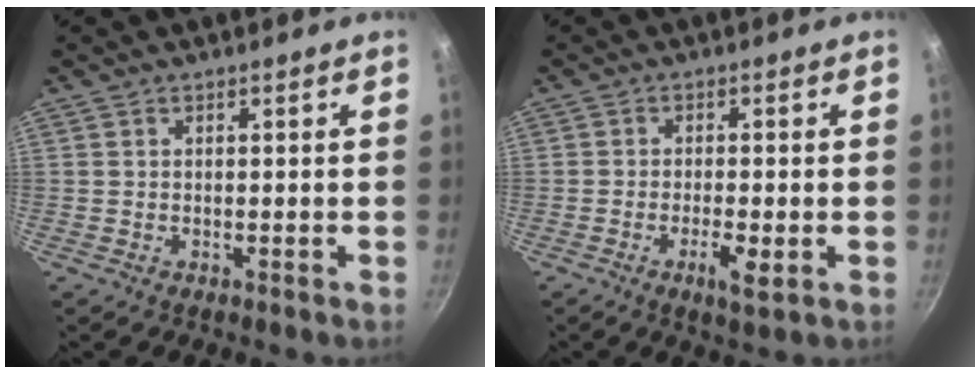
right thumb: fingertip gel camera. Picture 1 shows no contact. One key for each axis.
{"total": 4.1, "fx": -1.5, "fy": 1.1, "fz": 3.7, "tx": -0.069, "ty": 0.005, "tz": -0.024}